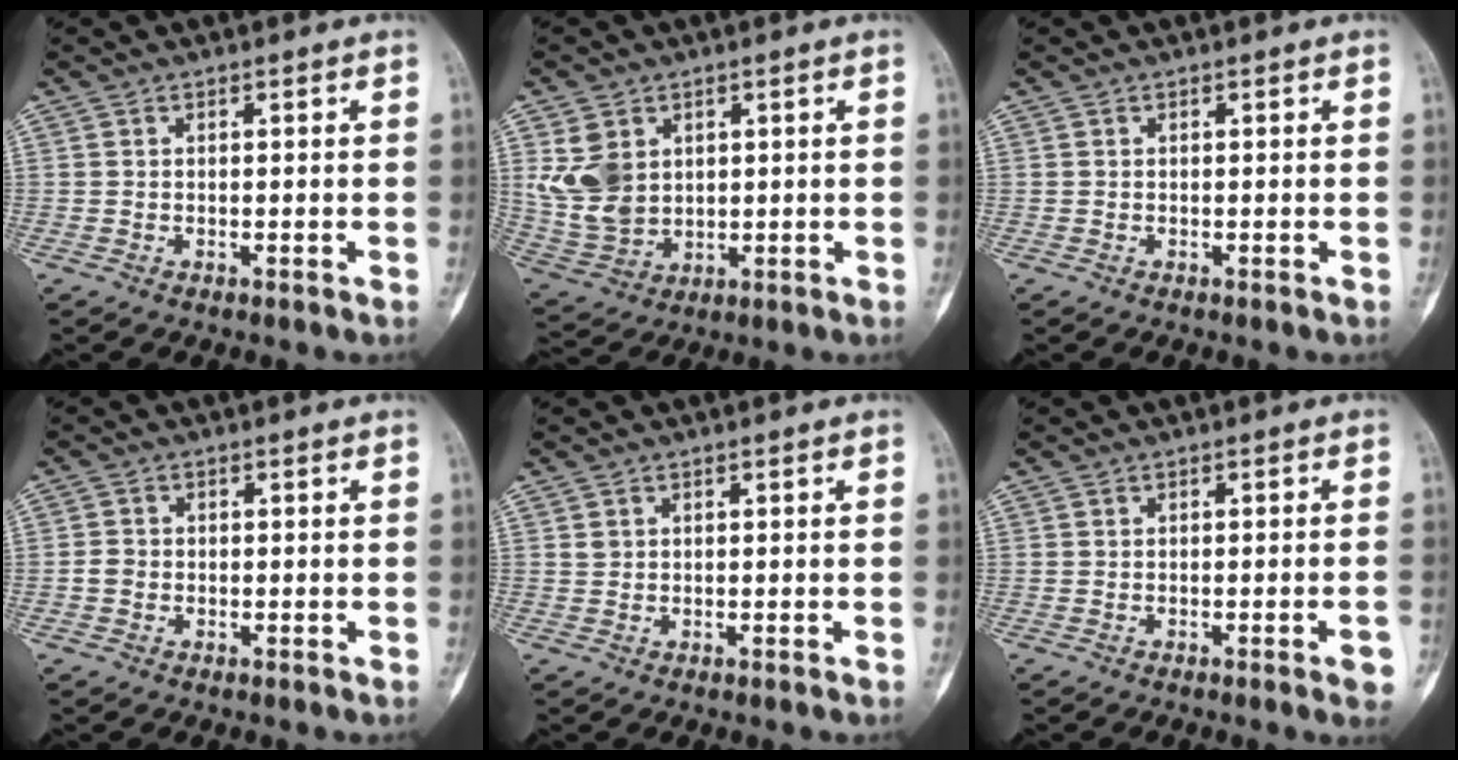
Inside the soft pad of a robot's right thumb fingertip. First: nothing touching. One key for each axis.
{"total": 9.7, "fx": 2.8, "fy": 7.5, "fz": 5.5, "tx": -0.093, "ty": -0.012, "tz": 0.076}
{"total": 0.0}
{"total": 1.9, "fx": -0.4, "fy": 1.7, "fz": 0.7, "tx": -0.008, "ty": 0.007, "tz": -0.009}
{"total": 0.9, "fx": 0.4, "fy": 0.7, "fz": 0.3, "tx": 0.003, "ty": 0.000, "tz": 0.009}
{"total": 3.1, "fx": -1.4, "fy": 0.4, "fz": 2.7, "tx": -0.033, "ty": 0.004, "tz": -0.018}